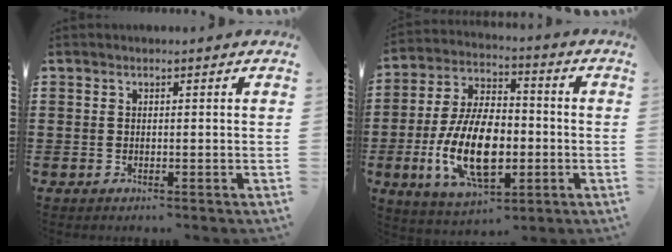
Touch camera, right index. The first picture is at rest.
{"total": 13.6, "force": [-3.3, 6.9, 11.2], "torque": [-0.244, -0.010, -0.062]}